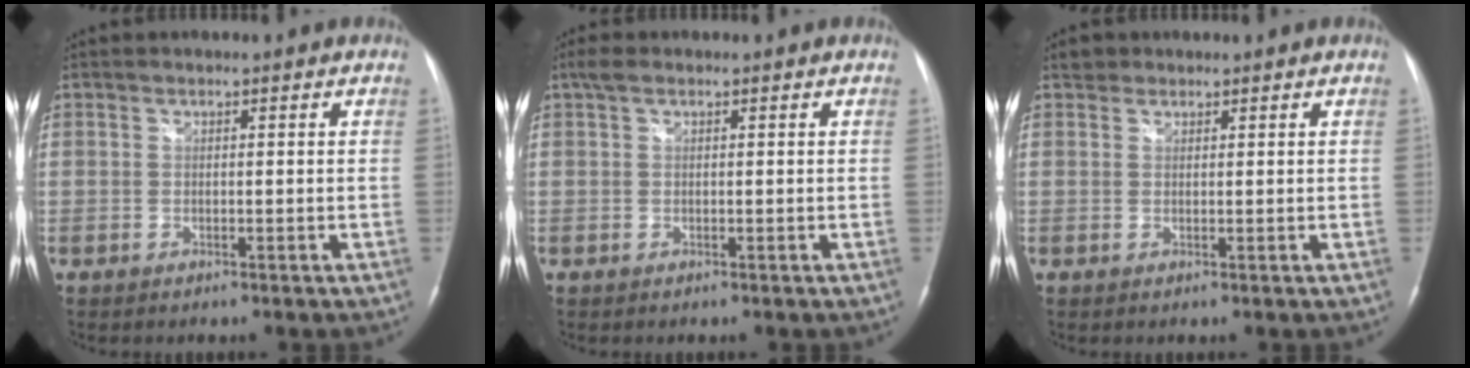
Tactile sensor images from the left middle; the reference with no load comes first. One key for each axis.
{"total": 1.7, "fx": 1.1, "fy": 0.7, "fz": 1.1, "tx": -0.024, "ty": 0.021, "tz": 0.022}
{"total": 1.5, "fx": 1.1, "fy": 0.9, "fz": 0.0, "tx": 0.005, "ty": 0.009, "tz": 0.015}